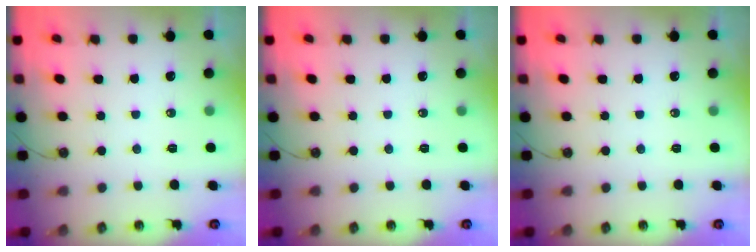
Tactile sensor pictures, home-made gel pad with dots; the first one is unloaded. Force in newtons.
{"total": 0.0}
{"total": 0.0}